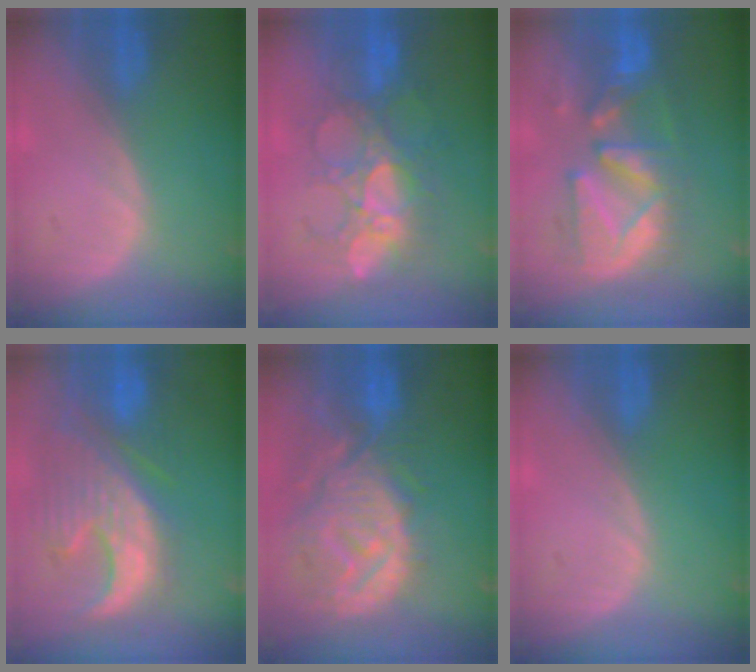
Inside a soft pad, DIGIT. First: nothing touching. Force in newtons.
{"total": 8.9, "press": 8.7, "slide": 1.6}
{"total": 10.4, "press": 10.2, "slide": 2.3}
{"total": 12.4, "press": 11.2, "slide": 5.4}
{"total": 12.8, "press": 11.2, "slide": 6.1}
{"total": 0.0}